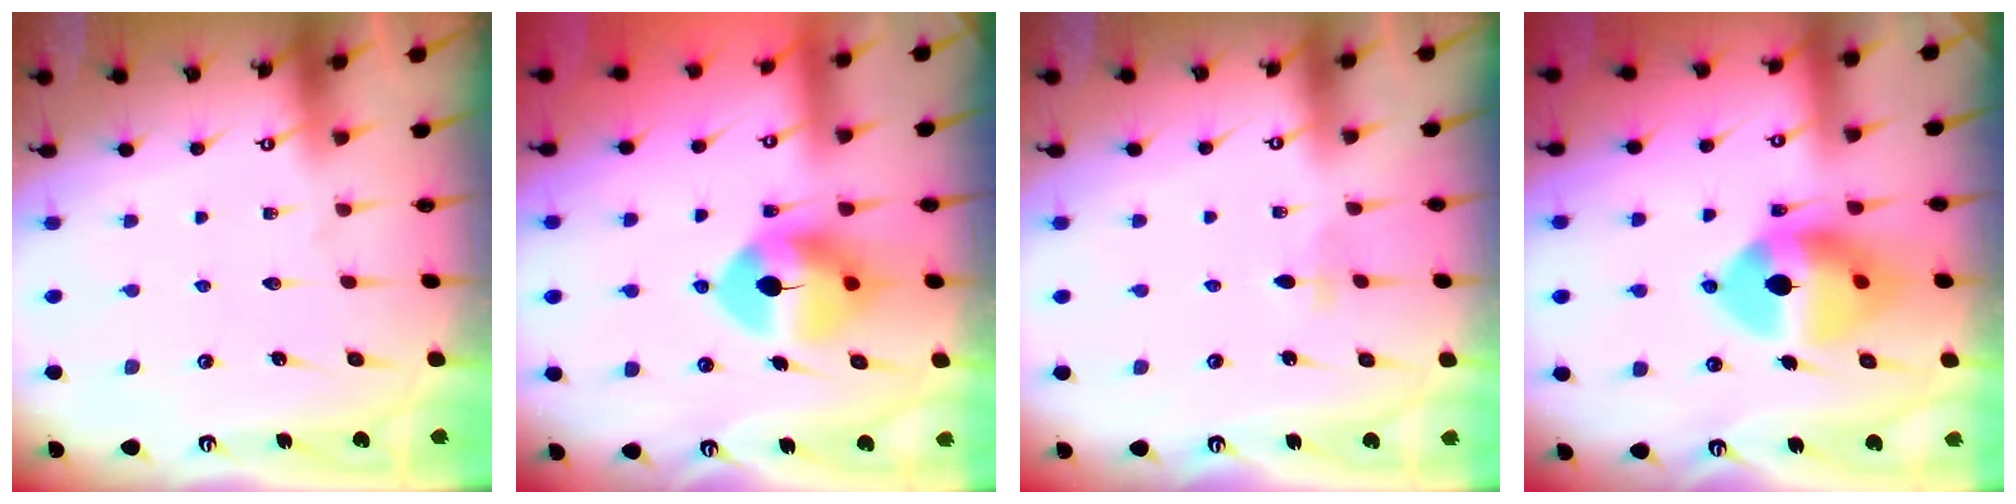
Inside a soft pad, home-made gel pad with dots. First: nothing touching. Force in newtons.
{"total": 10.4, "press": 10.3, "slide": 1.6}
{"total": 2.7, "press": 2.6, "slide": 0.6}
{"total": 14.1, "press": 14.0, "slide": 1.9}